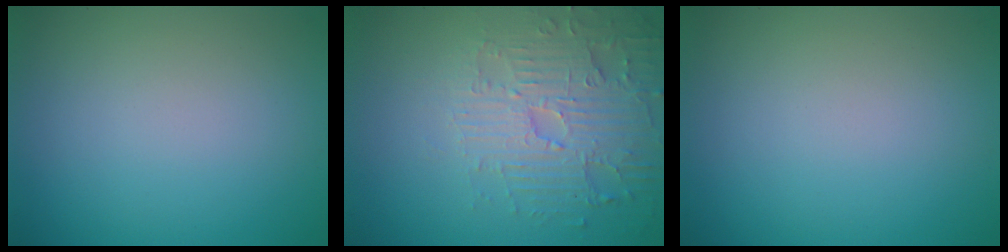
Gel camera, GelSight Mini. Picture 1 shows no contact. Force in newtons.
{"total": 4.8, "press": 4.1, "slide": 2.6}
{"total": 0.0}